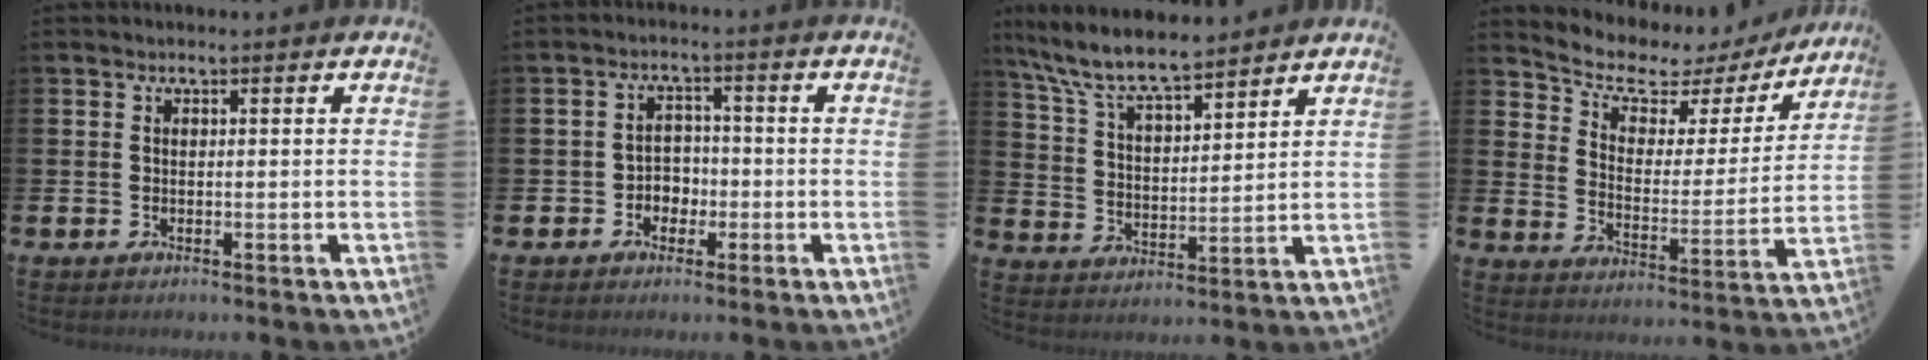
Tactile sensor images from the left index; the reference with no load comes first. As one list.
[{"total": 2.9, "force": [-1.4, 2.4, 0.8], "torque": [-0.023, 0.006, -0.035]}, {"total": 8.5, "force": [7.8, 1.4, 3.2], "torque": [-0.093, -0.041, 0.139]}, {"total": 6.4, "force": [5.5, 2.8, 1.8], "torque": [-0.076, -0.038, 0.090]}]